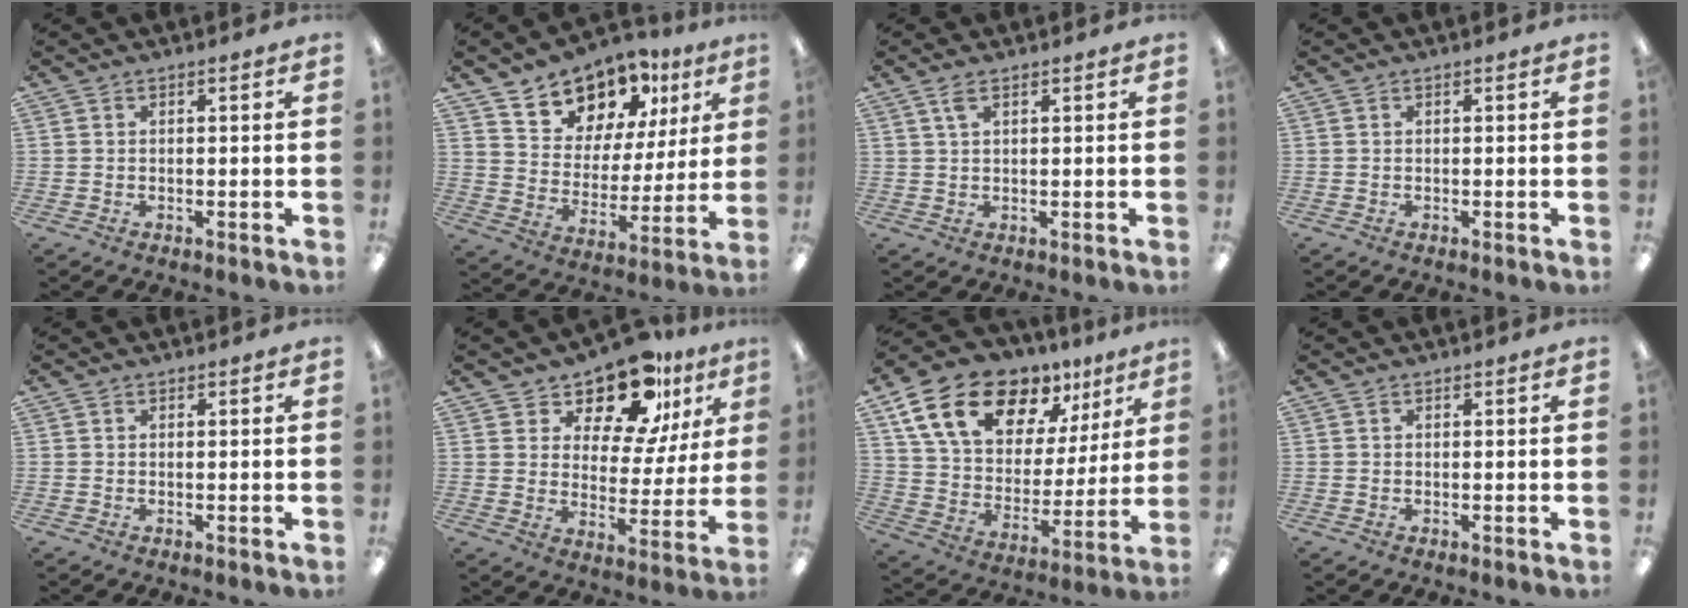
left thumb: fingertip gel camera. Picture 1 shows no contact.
{"total": 12.6, "force": [10.6, 6.5, 1.9], "torque": [-0.049, -0.092, 0.200]}
{"total": 3.0, "force": [1.7, 1.1, 2.2], "torque": [-0.051, 0.005, 0.029]}
{"total": 0.0}
{"total": 0.0}
{"total": 14.9, "force": [12.0, 6.2, 6.3], "torque": [-0.114, -0.082, 0.213]}
{"total": 19.0, "force": [12.3, 10.8, 9.7], "torque": [-0.171, -0.069, 0.223]}
{"total": 0.0}